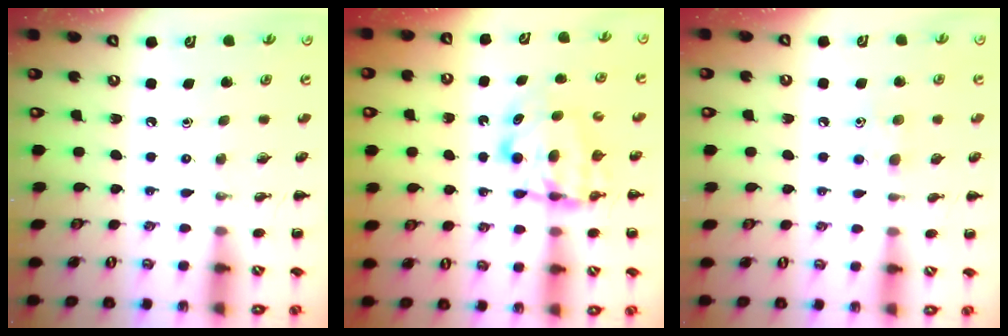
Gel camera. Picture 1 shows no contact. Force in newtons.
{"total": 6.2, "press": 6.2, "slide": 0.5}
{"total": 6.0, "press": 5.7, "slide": 1.8}